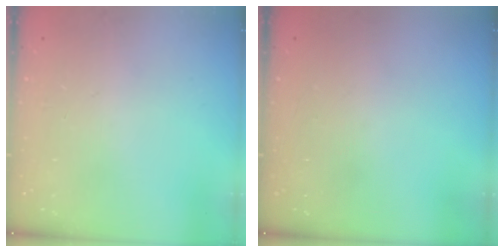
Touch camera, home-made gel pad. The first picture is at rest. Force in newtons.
{"total": 0.0}